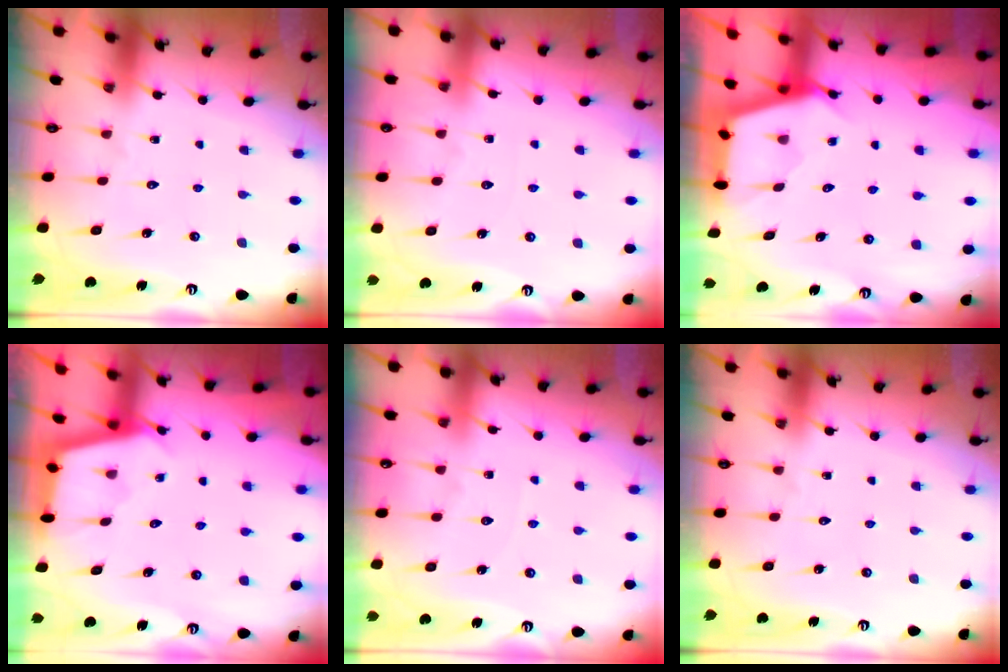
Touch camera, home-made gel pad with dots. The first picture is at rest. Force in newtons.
{"total": 1.9, "press": 1.8, "slide": 0.4}
{"total": 2.6, "press": 2.6, "slide": 0.4}
{"total": 2.3, "press": 2.3, "slide": 0.1}
{"total": 4.5, "press": 4.4, "slide": 0.7}
{"total": 0.0}